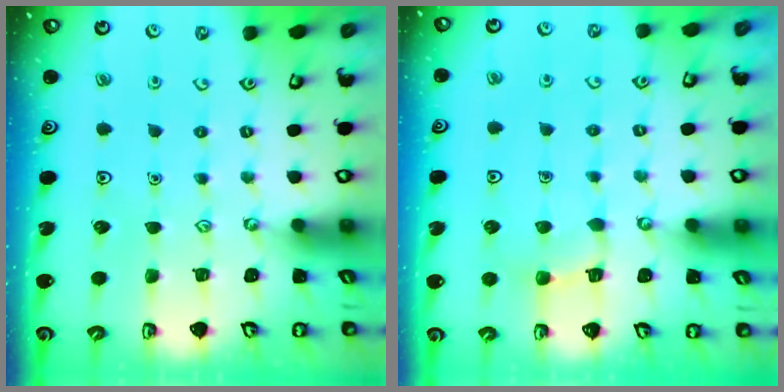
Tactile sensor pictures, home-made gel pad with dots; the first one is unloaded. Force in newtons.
{"total": 3.9, "press": 3.9, "slide": 0.3}